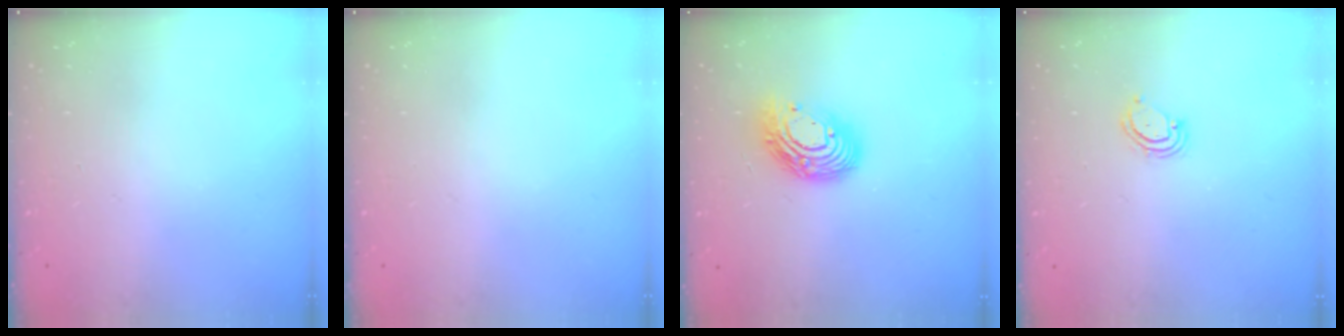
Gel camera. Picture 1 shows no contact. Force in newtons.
{"total": 0.0}
{"total": 13.4, "press": 13.4, "slide": 1.0}
{"total": 4.6, "press": 4.6, "slide": 0.4}